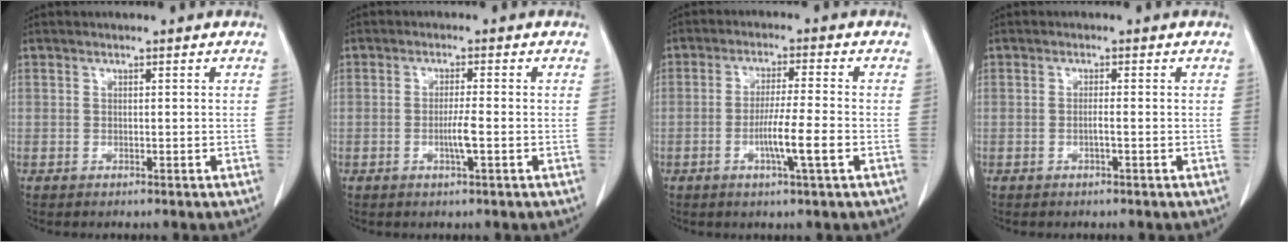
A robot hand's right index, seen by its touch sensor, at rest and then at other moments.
{"total": 2.8, "force": [-0.8, -0.2, 2.7], "torque": [-0.052, -0.003, -0.016]}
{"total": 6.6, "force": [-2.2, -0.5, 6.2], "torque": [-0.108, -0.009, -0.041]}
{"total": 1.1, "force": [-0.4, -0.1, 1.0], "torque": [-0.018, 0.001, -0.007]}